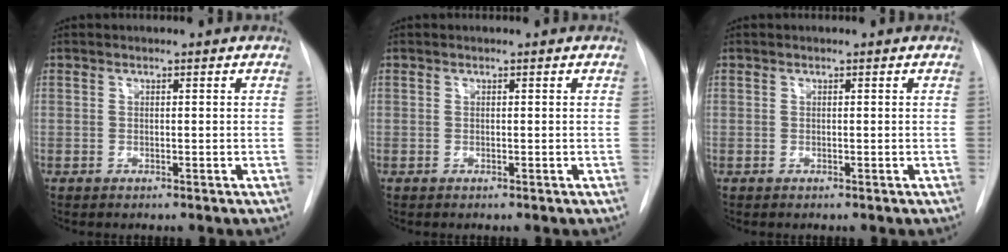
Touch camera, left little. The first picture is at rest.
{"total": 0.0}
{"total": 0.0}